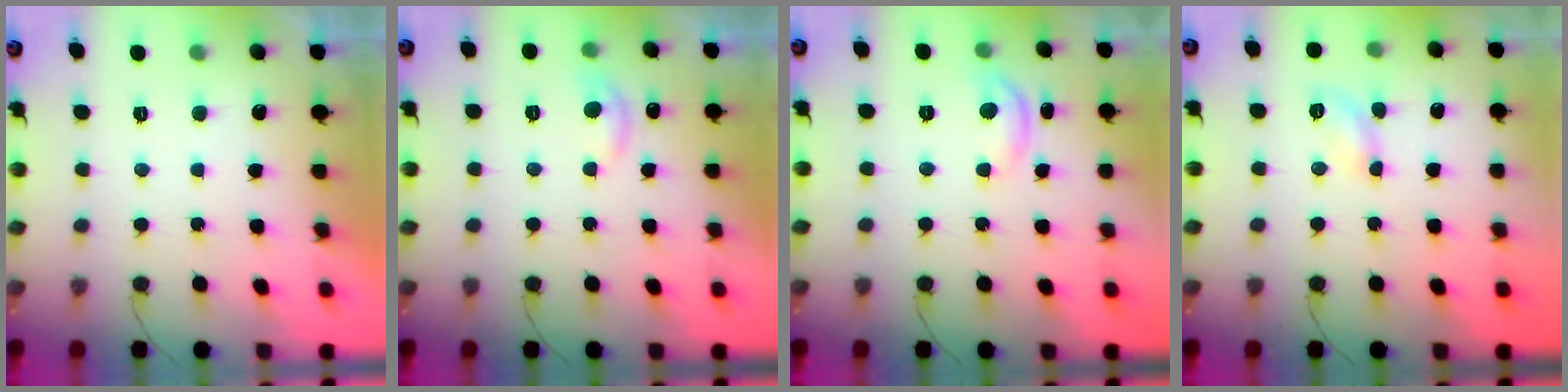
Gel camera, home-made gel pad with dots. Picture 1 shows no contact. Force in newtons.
{"total": 6.6, "press": 6.6, "slide": 0.8}
{"total": 6.2, "press": 6.2, "slide": 0.3}
{"total": 5.0, "press": 5.0, "slide": 0.5}